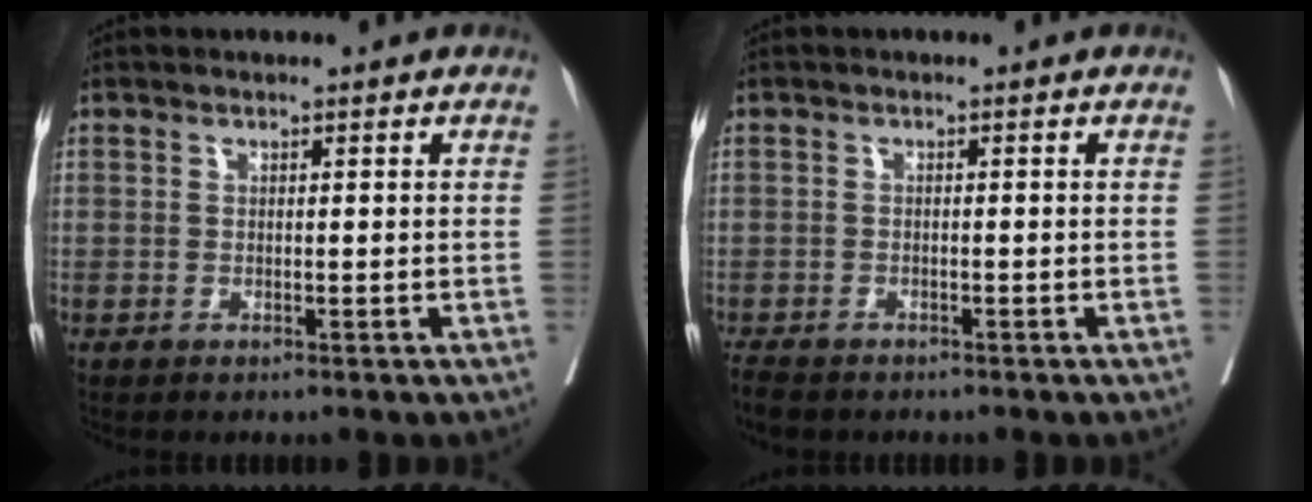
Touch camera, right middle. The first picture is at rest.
{"total": 4.4, "force": [-3.7, 1.8, 1.6], "torque": [-0.030, -0.008, -0.056]}